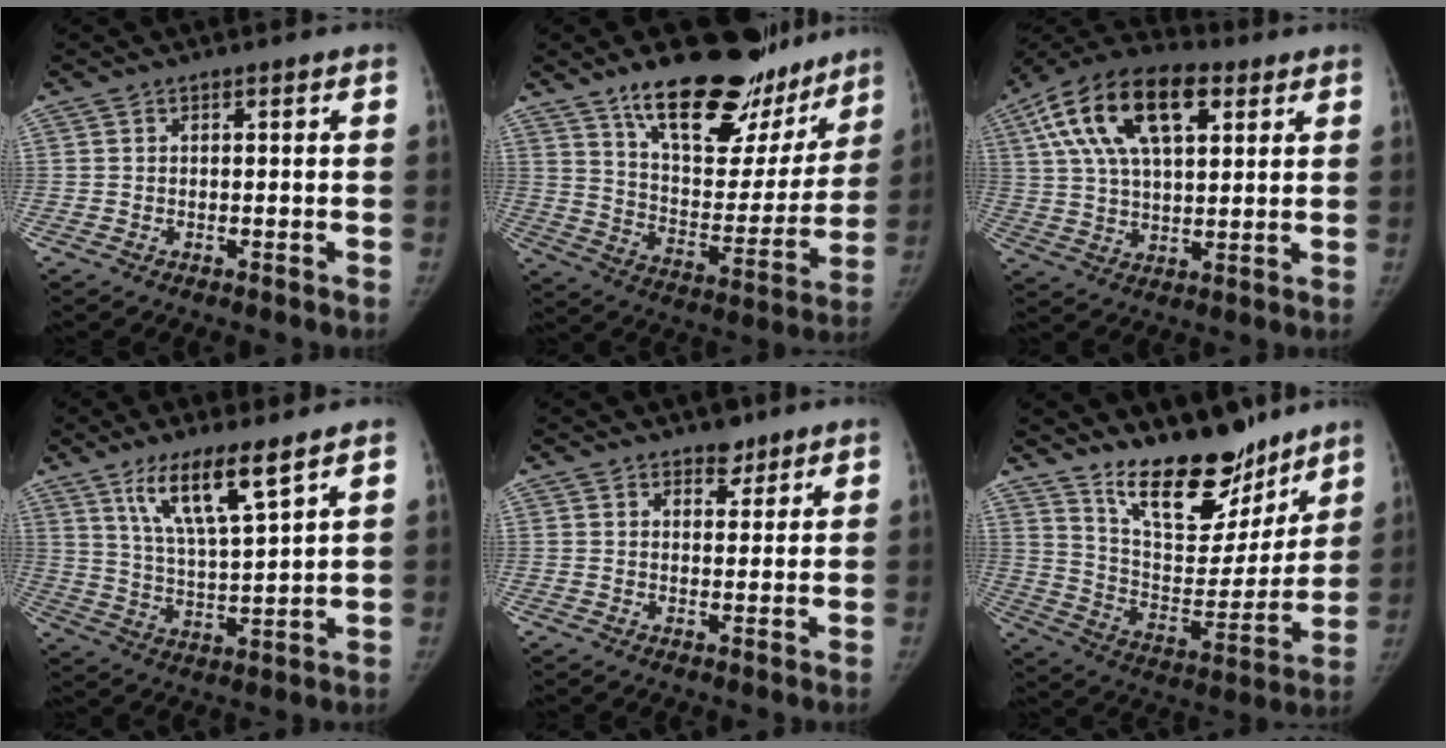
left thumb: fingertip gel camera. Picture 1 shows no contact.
{"total": 27.7, "force": [19.3, 12.1, 15.8], "torque": [-0.174, -0.083, 0.296]}
{"total": 19.9, "force": [7.9, 10.1, 15.3], "torque": [-0.267, 0.013, 0.135]}
{"total": 11.5, "force": [7.2, 2.1, 8.7], "torque": [-0.149, -0.041, 0.140]}
{"total": 3.3, "force": [2.5, 1.9, 1.0], "torque": [0.010, -0.016, 0.036]}
{"total": 20.4, "force": [15.7, 8.1, 10.2], "torque": [-0.098, -0.107, 0.259]}